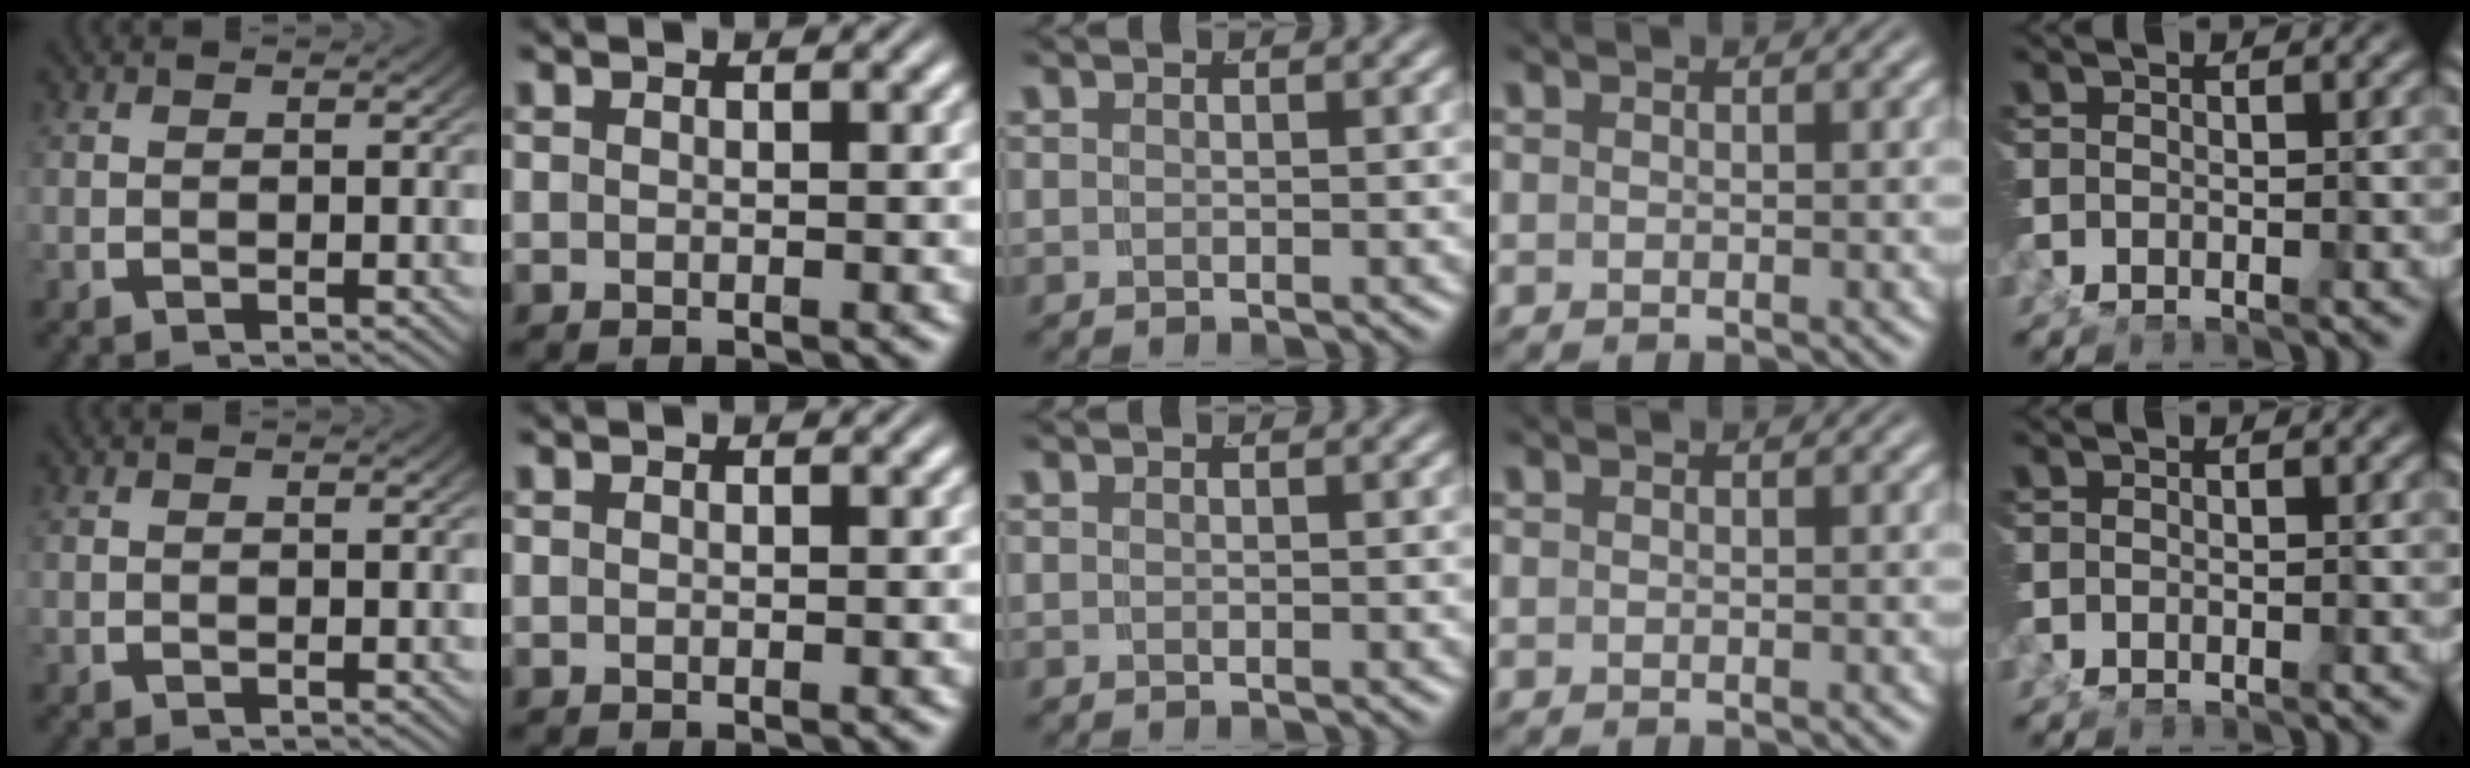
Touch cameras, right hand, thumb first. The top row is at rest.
{}